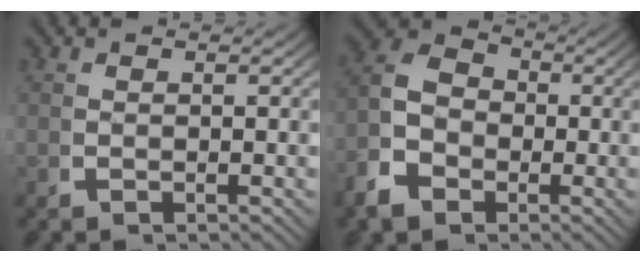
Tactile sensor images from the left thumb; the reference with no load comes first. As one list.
[{"total": 8.3, "force": [-0.5, 7.0, 4.5], "torque": [-0.077, -0.004, -0.021]}]